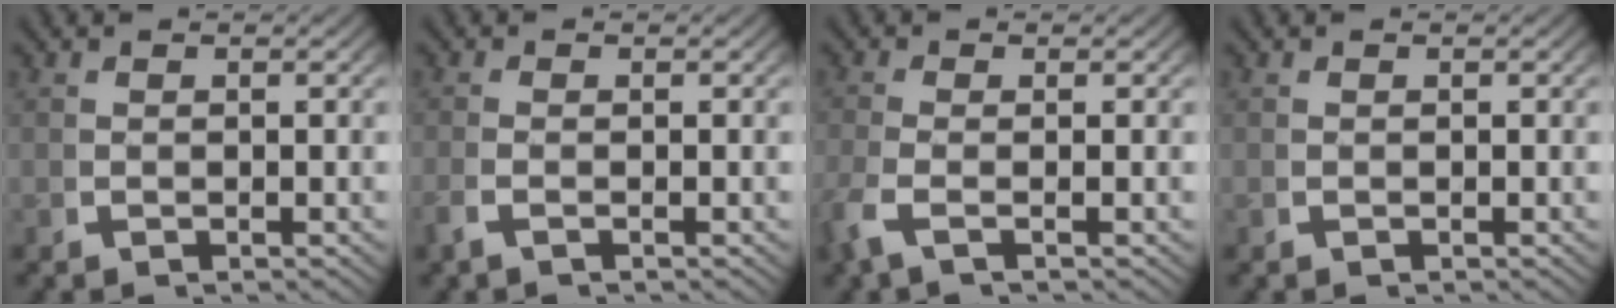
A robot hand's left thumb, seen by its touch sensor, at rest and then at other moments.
{"total": 1.1, "force": [-0.5, 0.1, 1.0], "torque": [-0.029, 0.000, -0.010]}
{"total": 2.3, "force": [-0.9, 0.5, 2.1], "torque": [-0.068, -0.007, -0.013]}
{"total": 0.0}